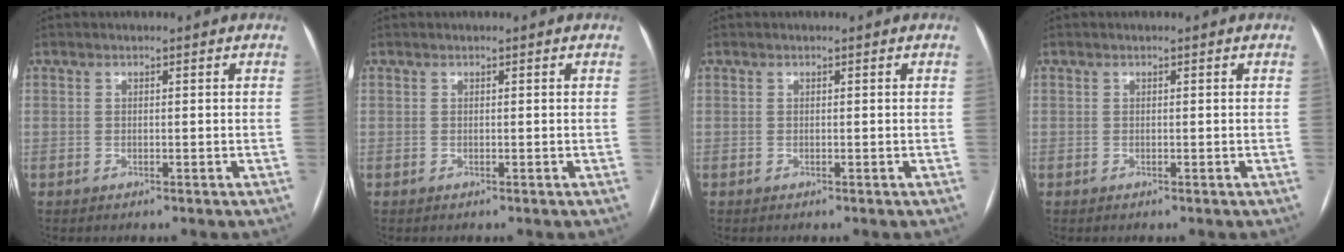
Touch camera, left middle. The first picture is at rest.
{"total": 0.0}
{"total": 0.0}
{"total": 0.0}